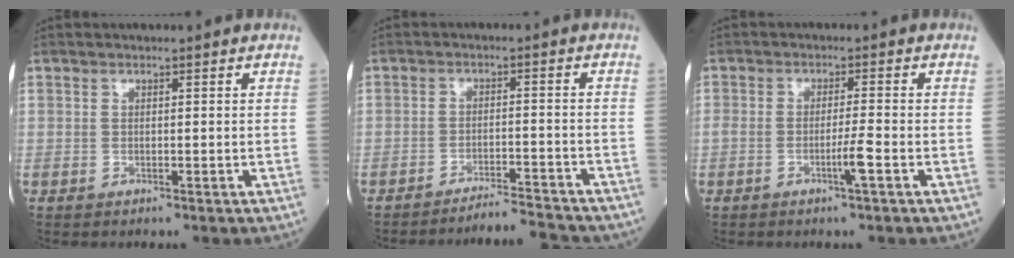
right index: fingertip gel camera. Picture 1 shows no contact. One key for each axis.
{"total": 6.7, "fx": -6.6, "fy": -0.3, "fz": 0.7, "tx": -0.006, "ty": 0.002, "tz": -0.102}
{"total": 3.0, "fx": -1.4, "fy": -0.4, "fz": 2.6, "tx": -0.049, "ty": -0.004, "tz": -0.027}